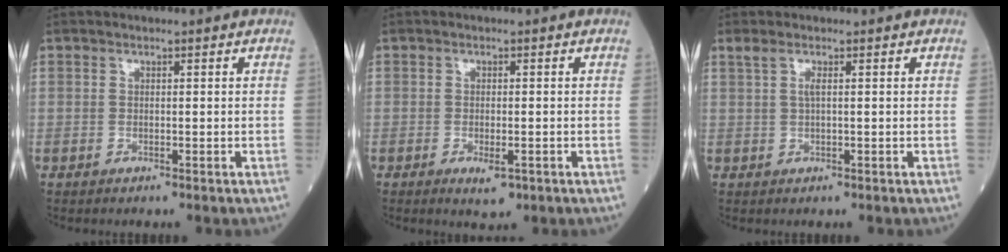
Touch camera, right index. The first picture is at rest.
{"total": 2.6, "force": [-1.3, 0.9, 2.2], "torque": [-0.033, -0.002, -0.014]}
{"total": 1.6, "force": [0.7, 0.0, 1.4], "torque": [-0.044, 0.018, 0.016]}